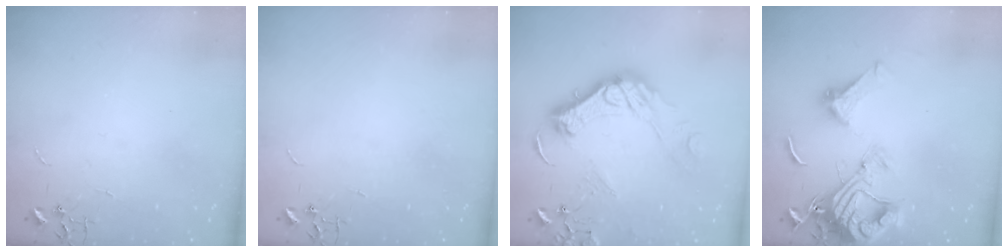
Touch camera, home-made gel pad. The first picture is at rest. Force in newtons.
{"total": 0.0}
{"total": 17.8, "press": 17.8, "slide": 1.3}
{"total": 17.0, "press": 17.0, "slide": 1.8}